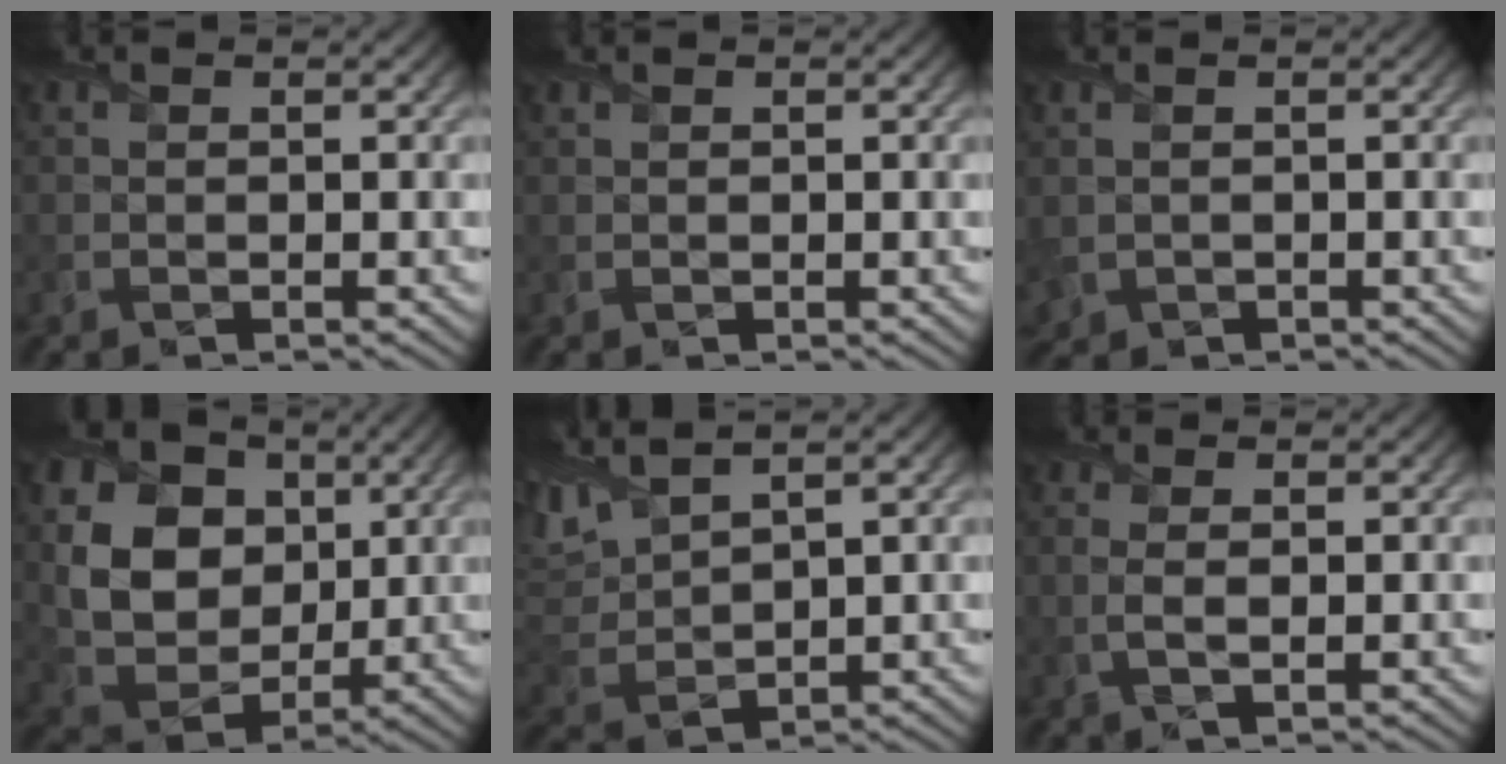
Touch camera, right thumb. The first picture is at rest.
{"total": 0.6, "force": [0.6, 0.1, 0.2], "torque": [-0.008, 0.002, 0.013]}
{"total": 1.6, "force": [0.1, 1.3, 0.9], "torque": [-0.034, -0.007, 0.005]}
{"total": 12.7, "force": [3.2, 9.9, 7.2], "torque": [-0.194, 0.009, 0.061]}
{"total": 8.0, "force": [5.3, 2.8, 5.4], "torque": [-0.158, 0.021, 0.104]}
{"total": 2.3, "force": [0.1, 0.9, 2.1], "torque": [-0.054, -0.001, 0.003]}